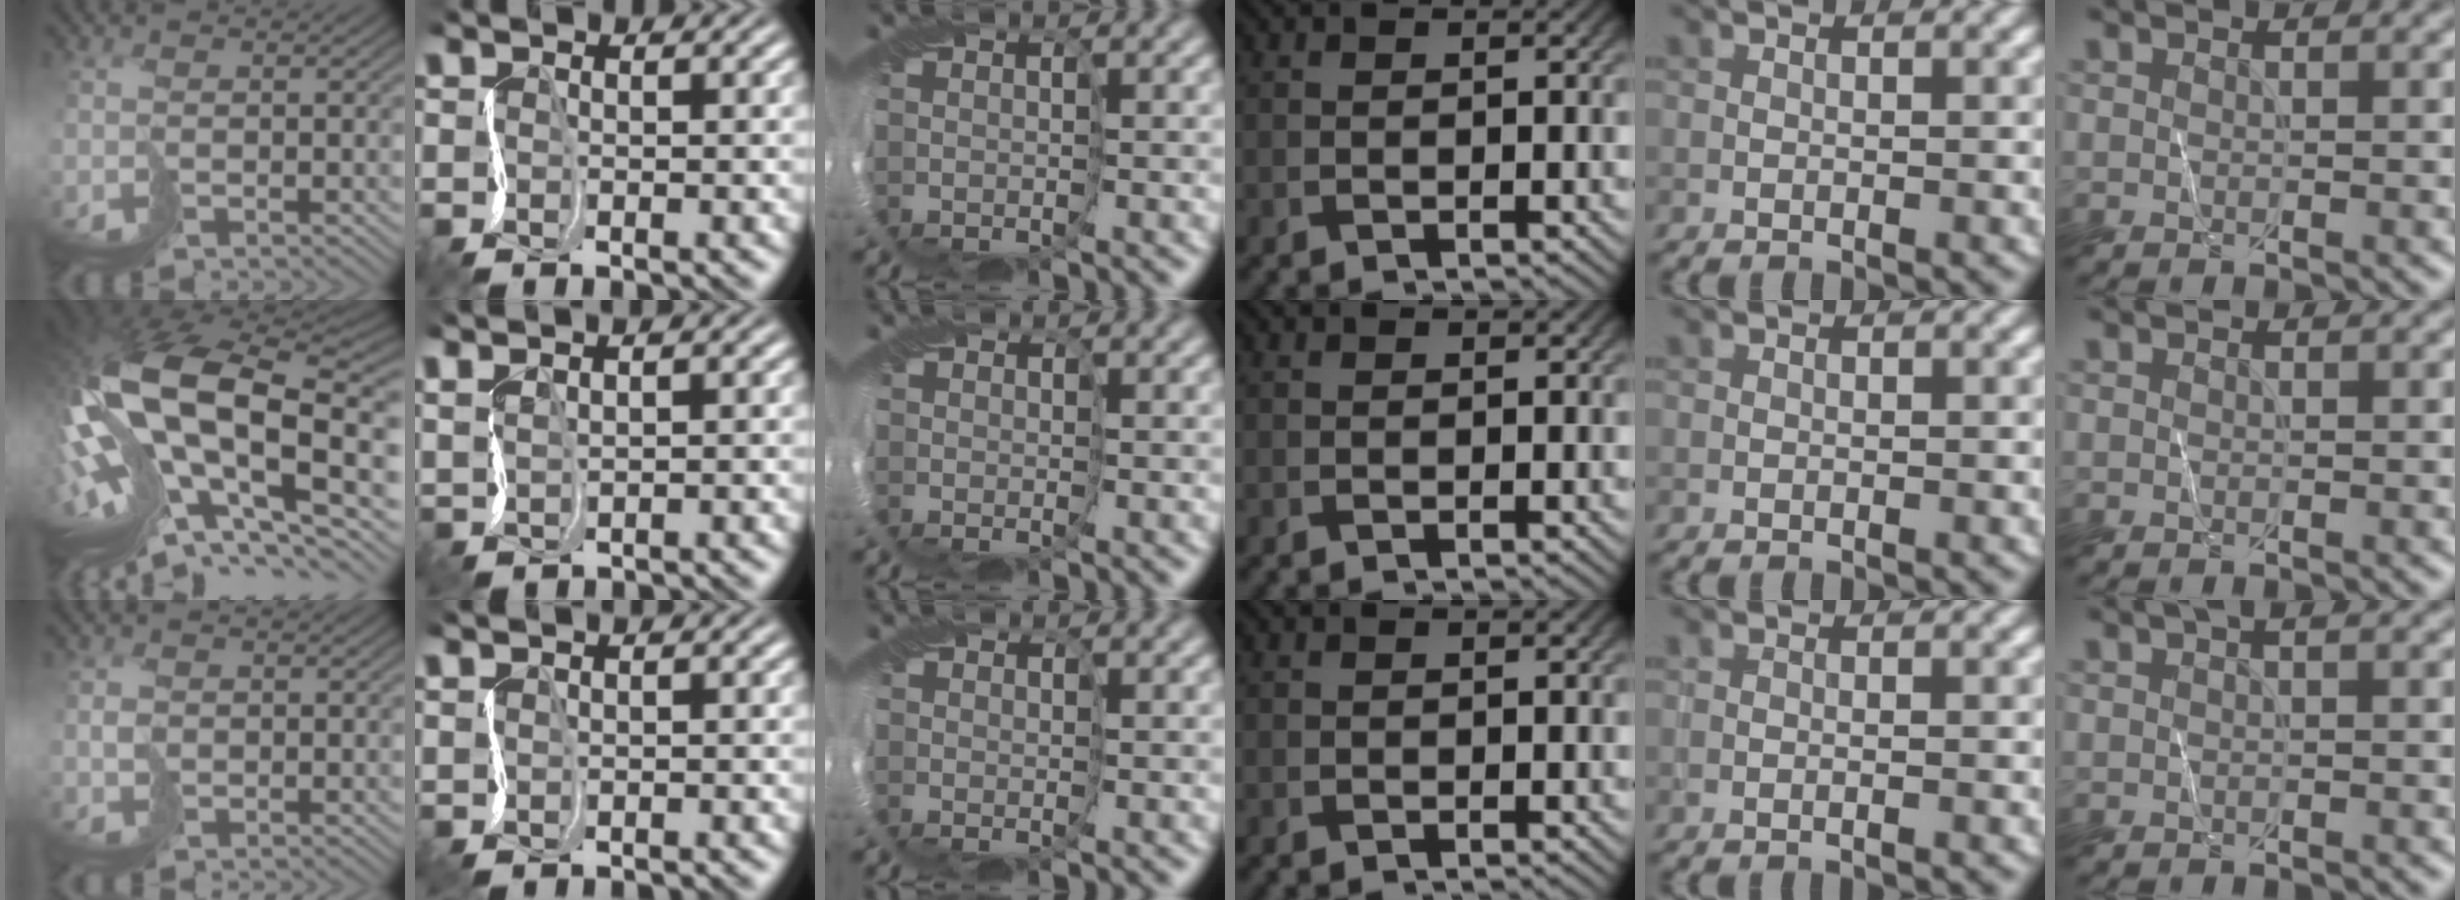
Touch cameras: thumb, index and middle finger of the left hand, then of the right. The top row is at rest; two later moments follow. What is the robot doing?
{"motion": "cut", "object": "bubble wrap"}